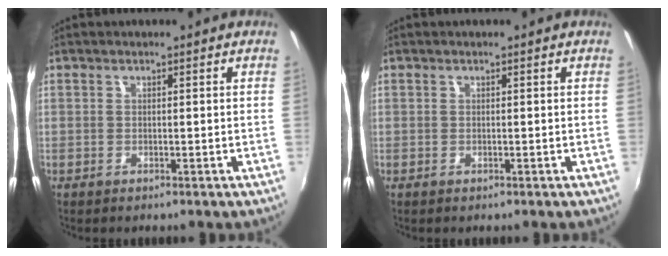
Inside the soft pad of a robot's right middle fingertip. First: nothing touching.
{"total": 0.0}